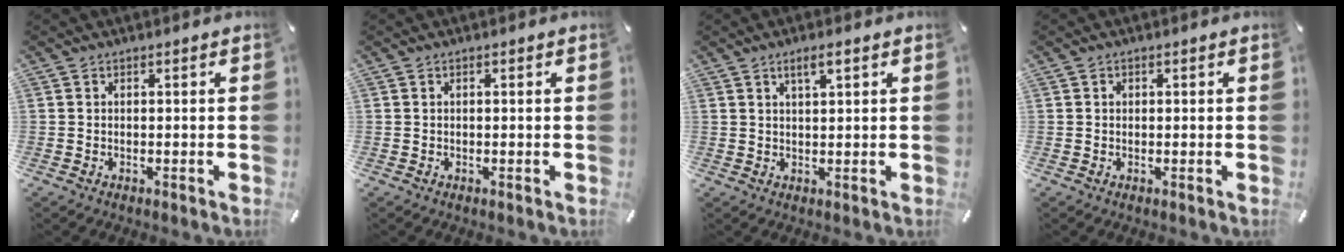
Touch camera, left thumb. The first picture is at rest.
{"total": 0.0}
{"total": 3.2, "force": [2.0, 0.8, 2.4], "torque": [-0.052, 0.002, 0.034]}
{"total": 0.6, "force": [0.1, 0.6, 0.3], "torque": [0.003, -0.002, 0.001]}